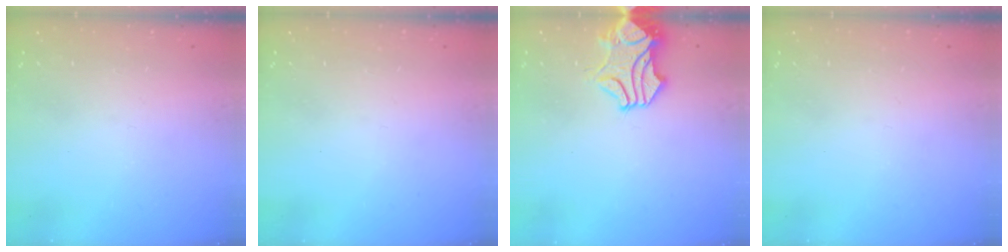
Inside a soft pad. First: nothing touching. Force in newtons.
{"total": 0.0}
{"total": 1.5, "press": 1.0, "slide": 1.2}
{"total": 0.0}